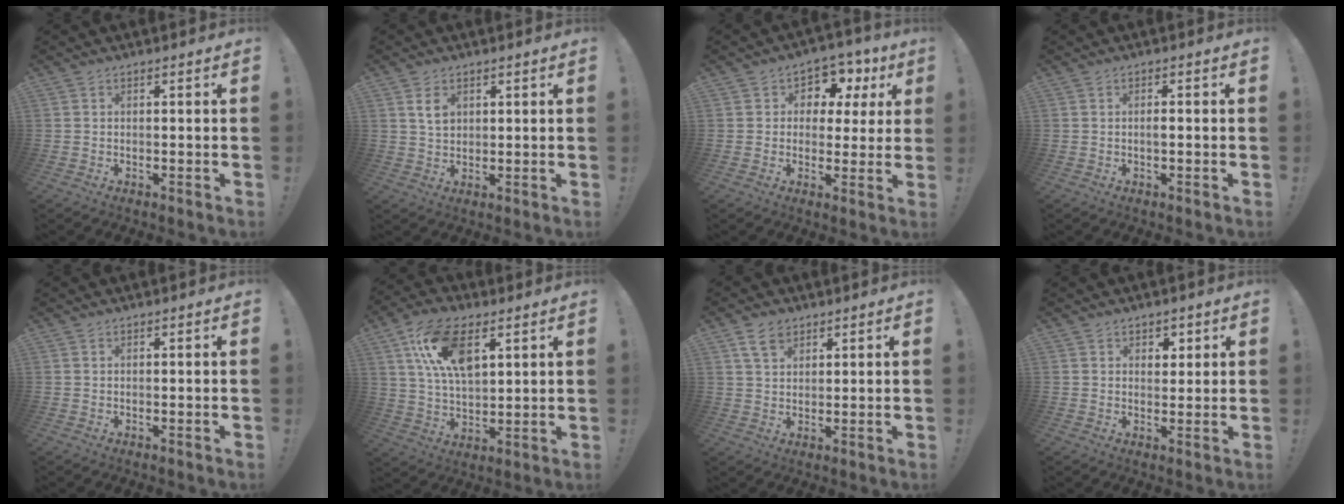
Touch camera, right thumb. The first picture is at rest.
{"total": 4.6, "force": [1.7, 3.1, 3.0], "torque": [-0.042, -0.003, 0.031]}
{"total": 7.1, "force": [2.7, 6.0, 2.8], "torque": [-0.035, -0.021, 0.052]}
{"total": 1.1, "force": [-0.4, 0.3, 1.0], "torque": [-0.026, 0.005, -0.006]}
{"total": 0.0}
{"total": 16.2, "force": [6.8, 8.4, 12.1], "torque": [-0.214, -0.008, 0.123]}
{"total": 6.2, "force": [3.7, 4.1, 3.0], "torque": [-0.049, -0.008, 0.069]}
{"total": 3.1, "force": [1.5, 2.7, 0.6], "torque": [0.013, -0.008, 0.022]}